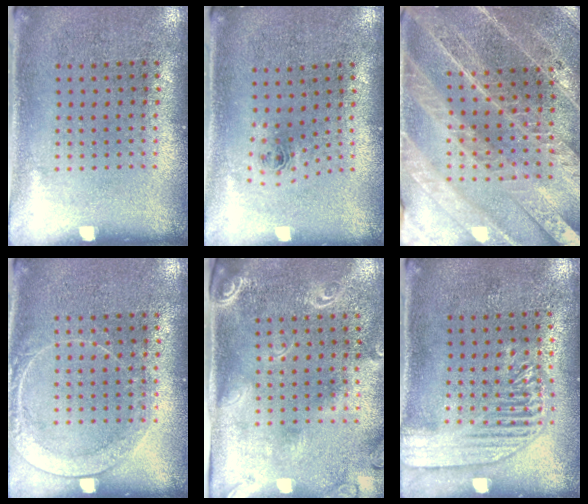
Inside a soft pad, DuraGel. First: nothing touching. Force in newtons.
{"total": 0.9, "press": 0.4, "slide": 0.8}
{"total": 4.4, "press": 3.9, "slide": 2.0}
{"total": 1.7, "press": 1.7, "slide": 0.3}
{"total": 2.4, "press": 1.9, "slide": 1.4}
{"total": 1.8, "press": 1.8, "slide": 0.4}